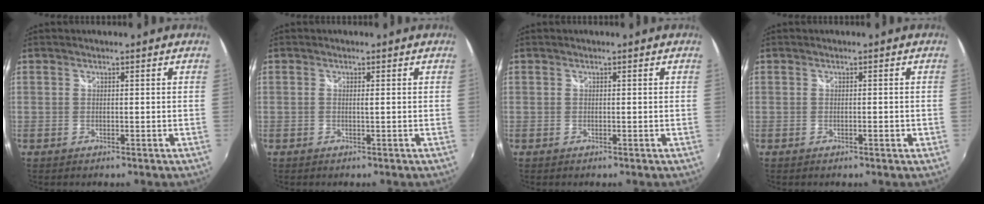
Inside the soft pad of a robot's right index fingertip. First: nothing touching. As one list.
[{"total": 0.5, "force": [0.1, -0.3, 0.4], "torque": [-0.005, 0.003, 0.002]}, {"total": 0.0}, {"total": 0.9, "force": [-0.3, 0.3, 0.9], "torque": [-0.010, 0.005, -0.001]}]